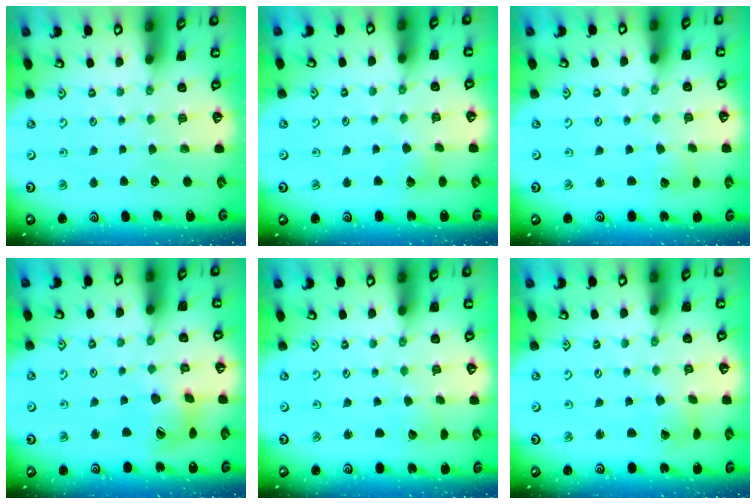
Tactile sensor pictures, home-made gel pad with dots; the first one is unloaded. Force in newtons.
{"total": 4.2, "press": 4.2, "slide": 0.2}
{"total": 2.4, "press": 2.4, "slide": 0.2}
{"total": 10.8, "press": 10.7, "slide": 1.2}
{"total": 1.3, "press": 1.3, "slide": 0.0}
{"total": 1.4, "press": 1.4, "slide": 0.2}